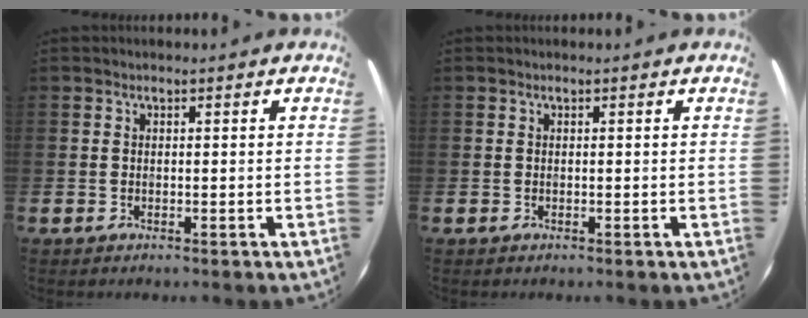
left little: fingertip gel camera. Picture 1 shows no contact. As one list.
[{"total": 0.0}]